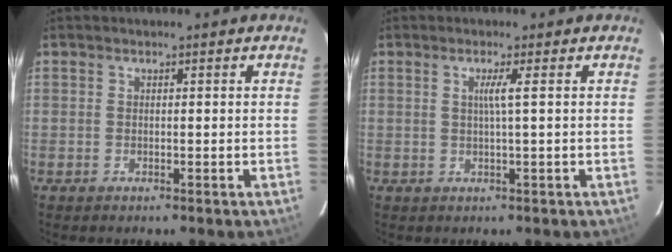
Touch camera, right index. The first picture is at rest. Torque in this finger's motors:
{"motor_torque": [0.17, -0.02, 0.17, 0.06]}